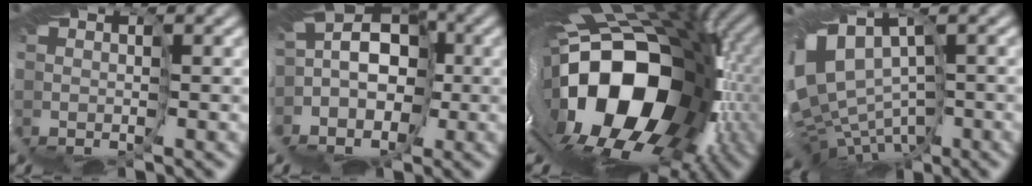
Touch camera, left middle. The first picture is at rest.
{"total": 5.9, "force": [-2.2, 4.6, 3.1], "torque": [-0.070, 0.017, -0.054]}
{"total": 16.3, "force": [-3.4, 9.3, 12.9], "torque": [-0.231, -0.026, -0.068]}
{"total": 7.2, "force": [-2.4, 3.1, 6.1], "torque": [-0.140, 0.000, -0.006]}